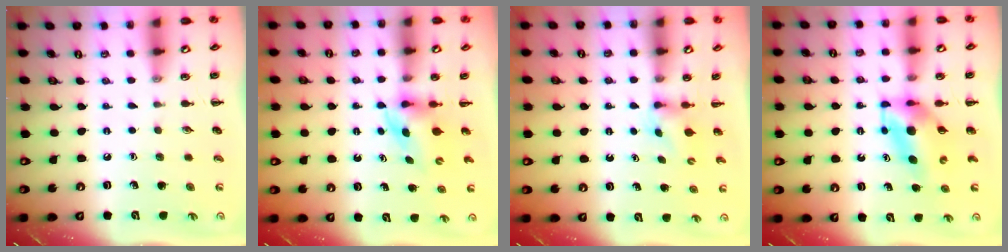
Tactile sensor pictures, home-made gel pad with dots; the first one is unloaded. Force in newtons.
{"total": 3.2, "press": 3.0, "slide": 1.1}
{"total": 2.2, "press": 1.9, "slide": 1.0}
{"total": 5.1, "press": 5.0, "slide": 1.1}